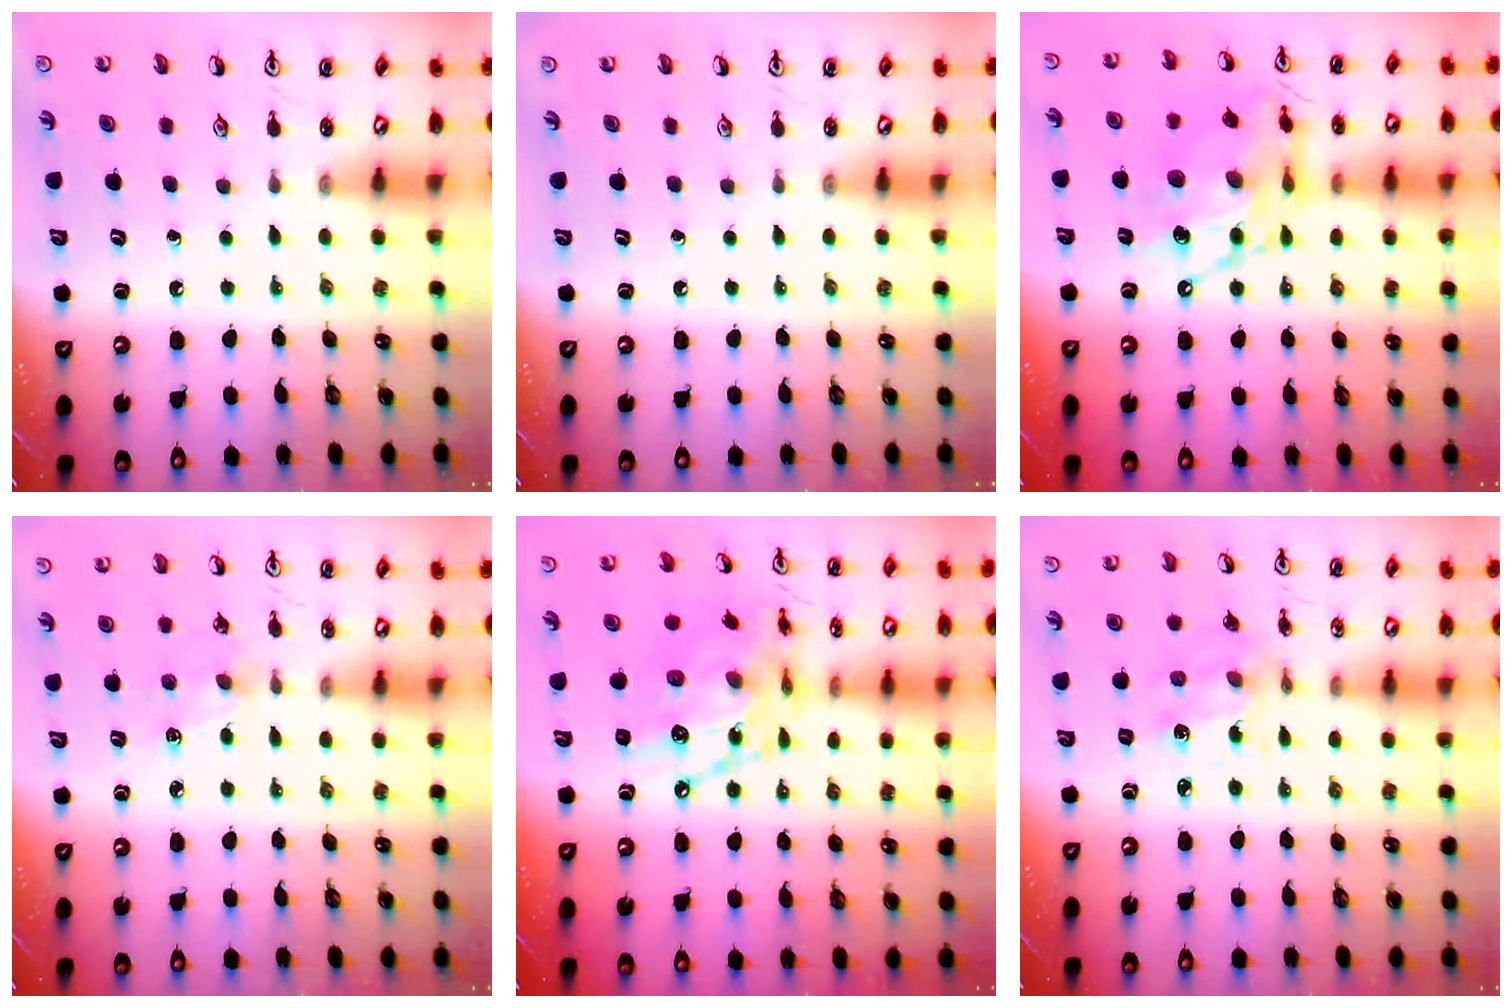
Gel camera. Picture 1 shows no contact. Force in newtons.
{"total": 0.0}
{"total": 15.5, "press": 15.5, "slide": 1.2}
{"total": 4.8, "press": 4.7, "slide": 0.6}
{"total": 14.9, "press": 14.9, "slide": 0.8}
{"total": 3.8, "press": 3.6, "slide": 1.2}